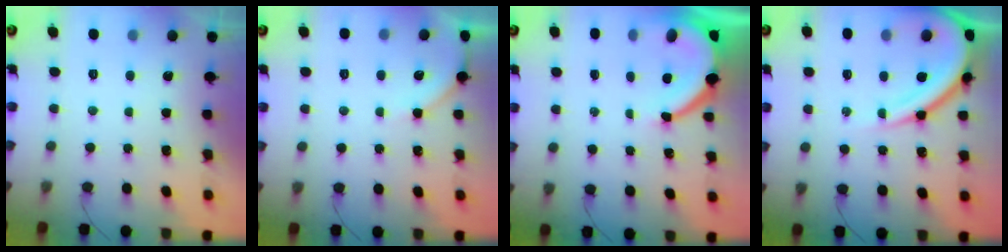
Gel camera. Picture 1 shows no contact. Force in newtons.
{"total": 4.7, "press": 4.6, "slide": 0.7}
{"total": 8.5, "press": 8.4, "slide": 1.0}
{"total": 15.1, "press": 15.0, "slide": 1.9}